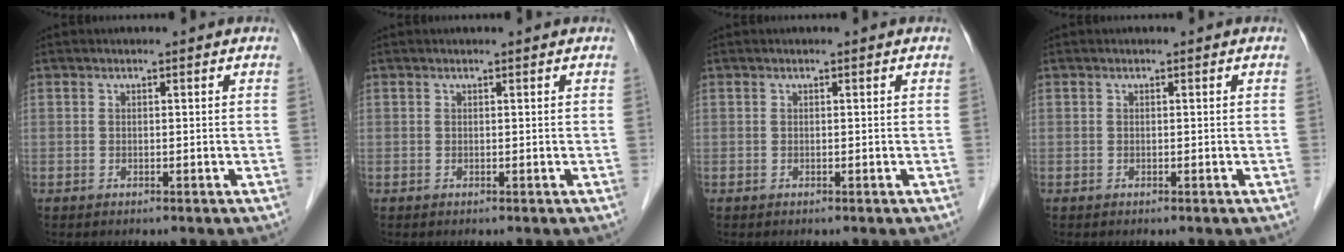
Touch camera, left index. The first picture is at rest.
{"total": 0.0}
{"total": 0.0}
{"total": 0.0}